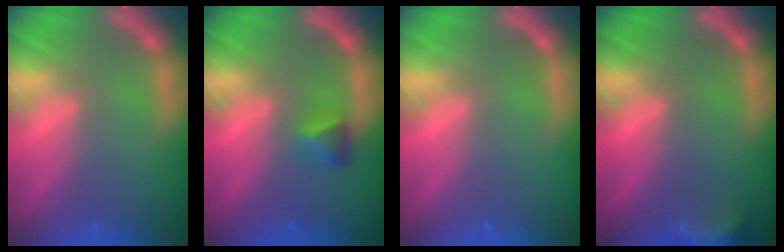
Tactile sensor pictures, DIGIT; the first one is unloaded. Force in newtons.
{"total": 1.9}
{"total": 0.0}
{"total": 4.9}